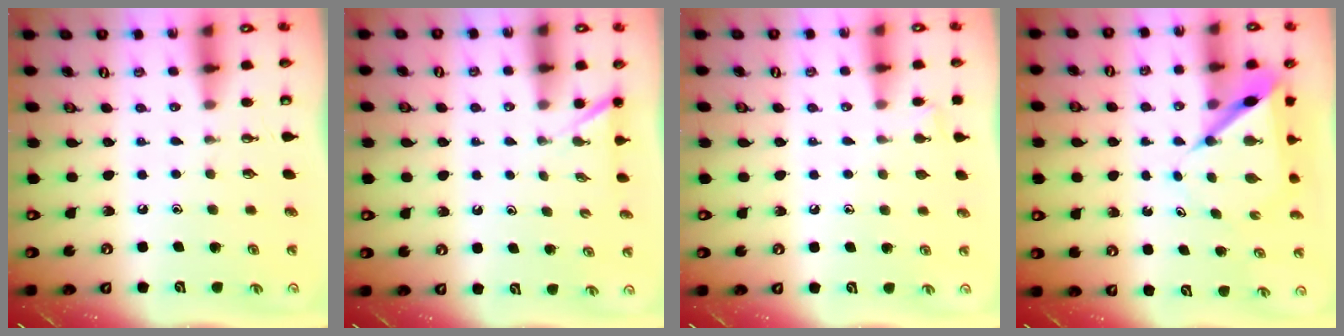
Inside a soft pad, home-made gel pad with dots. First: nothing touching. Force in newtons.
{"total": 1.5, "press": 1.5, "slide": 0.1}
{"total": 3.5, "press": 3.5, "slide": 0.5}
{"total": 6.4, "press": 6.4, "slide": 0.6}